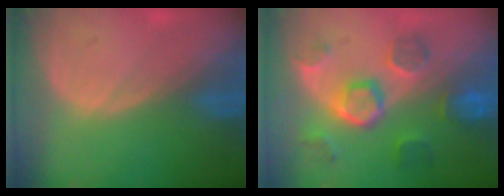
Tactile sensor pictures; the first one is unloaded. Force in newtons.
{"total": 8.3, "press": 8.2, "slide": 1.2}